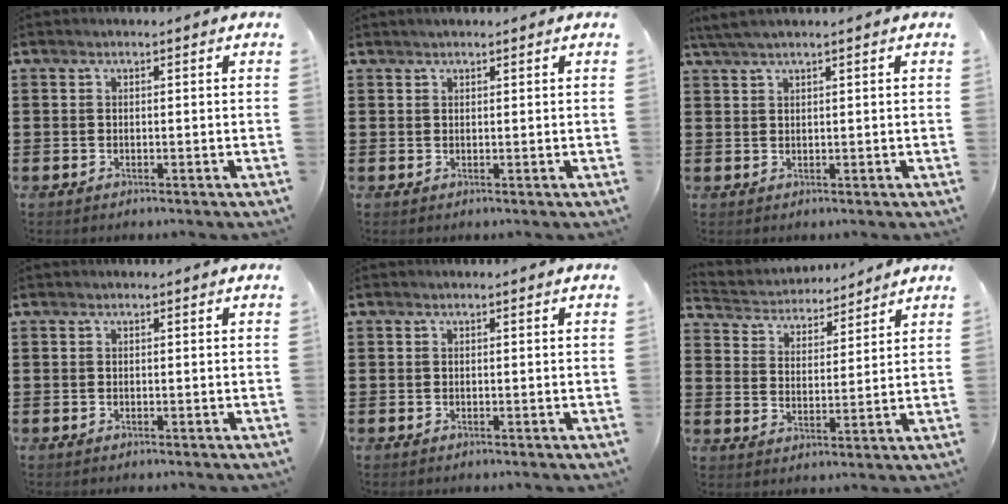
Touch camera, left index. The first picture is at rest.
{"total": 0.7, "force": [0.7, 0.1, 0.1], "torque": [-0.004, 0.000, 0.014]}
{"total": 2.0, "force": [1.5, 0.0, 1.4], "torque": [-0.028, 0.001, 0.028]}
{"total": 0.0}
{"total": 0.0}
{"total": 4.0, "force": [3.9, 0.9, -0.4], "torque": [-0.018, -0.025, 0.064]}